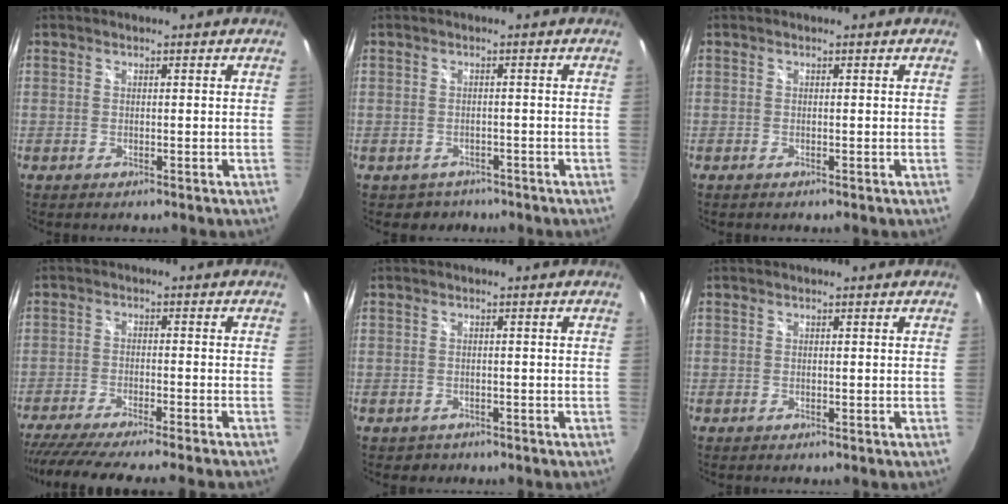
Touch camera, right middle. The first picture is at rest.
{"total": 3.4, "force": [-2.3, 2.4, 0.2], "torque": [-0.011, -0.003, -0.030]}
{"total": 0.0}
{"total": 14.2, "force": [-12.5, -0.5, 6.7], "torque": [-0.138, -0.033, -0.197]}
{"total": 1.8, "force": [-1.0, 1.4, 0.3], "torque": [-0.010, -0.004, -0.012]}
{"total": 0.0}